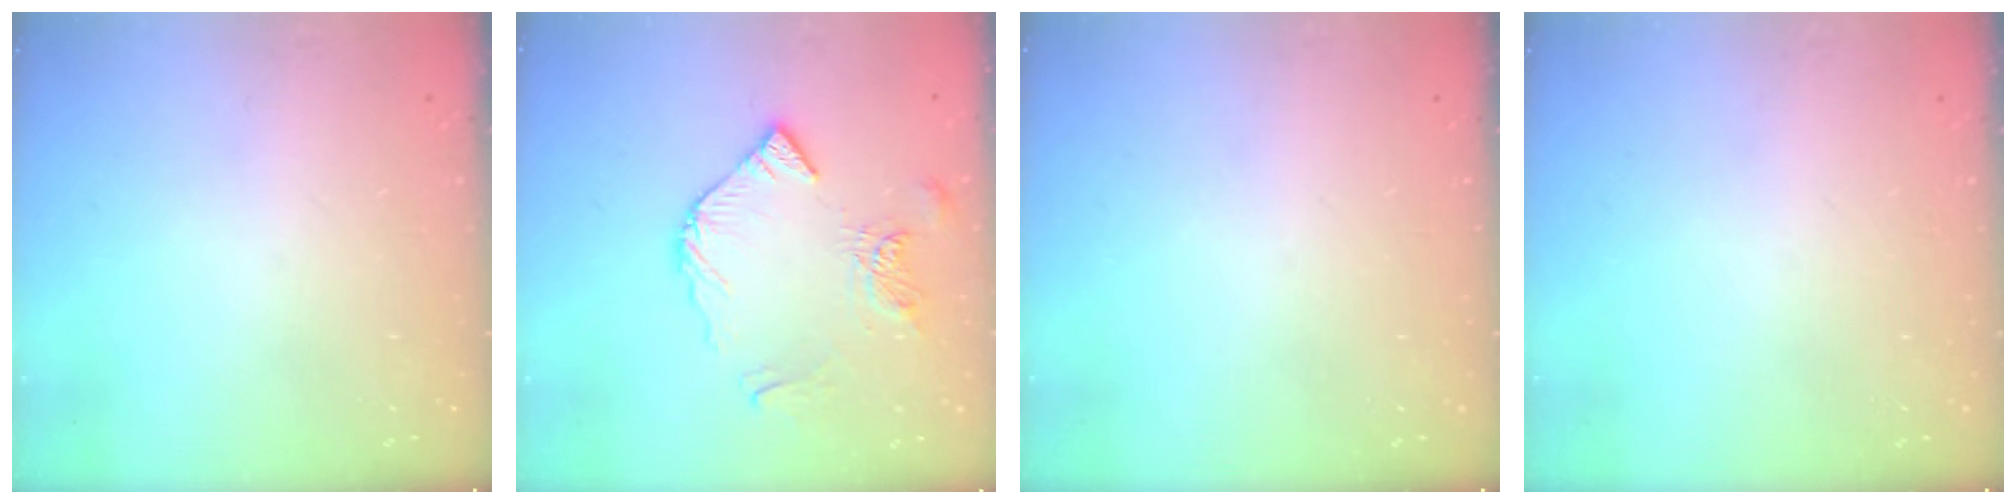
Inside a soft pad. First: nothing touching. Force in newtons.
{"total": 12.3, "press": 12.2, "slide": 1.5}
{"total": 0.0}
{"total": 0.0}